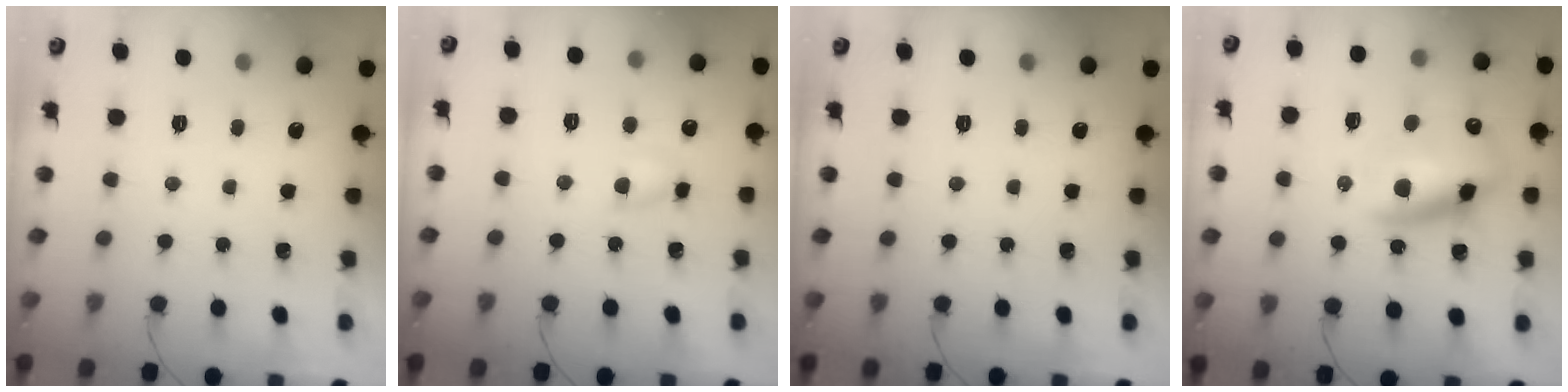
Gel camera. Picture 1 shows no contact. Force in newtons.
{"total": 4.3, "press": 4.3, "slide": 0.7}
{"total": 0.0}
{"total": 14.5, "press": 14.1, "slide": 3.7}